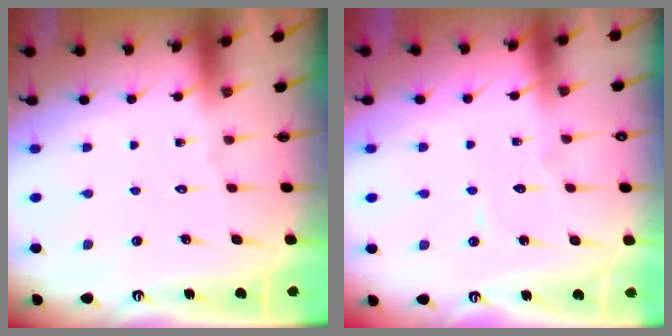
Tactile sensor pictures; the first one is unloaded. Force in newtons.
{"total": 4.9, "press": 4.9, "slide": 0.3}